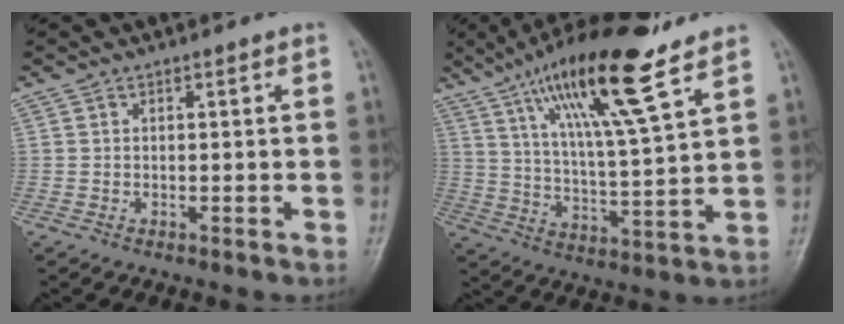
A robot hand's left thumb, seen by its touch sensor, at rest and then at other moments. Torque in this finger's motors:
{"motor_torque": [0.24, 0.46, 1.72, -1.05, 0.52]}